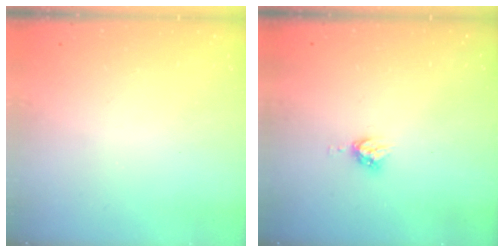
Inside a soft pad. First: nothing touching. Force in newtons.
{"total": 4.5, "press": 4.5, "slide": 0.0}